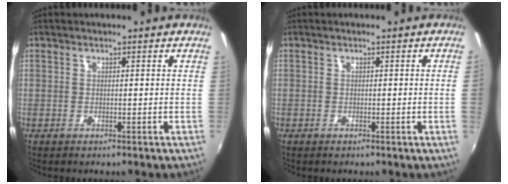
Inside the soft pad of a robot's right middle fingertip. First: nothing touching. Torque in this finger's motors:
{"motor_torque": [1.11, -1.02, 0.08, -0.21]}